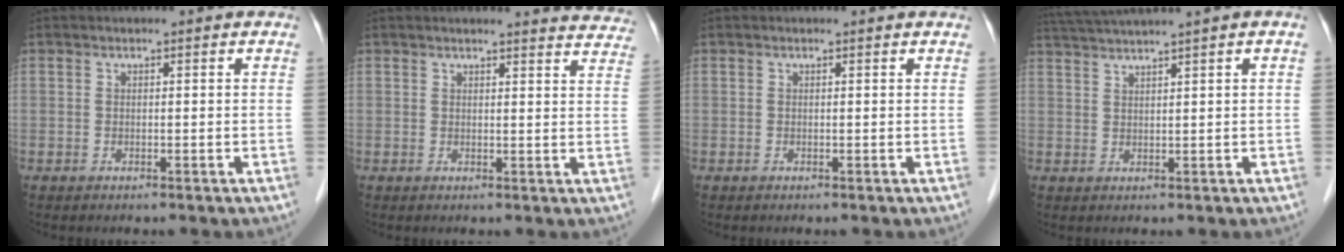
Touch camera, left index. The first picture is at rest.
{"total": 12.2, "force": [11.9, 1.4, 2.3], "torque": [0.000, -0.048, 0.103]}
{"total": 0.8, "force": [0.8, 0.0, 0.0], "torque": [-0.009, 0.001, 0.006]}
{"total": 5.6, "force": [4.7, -1.7, 2.6], "torque": [-0.049, 0.014, 0.090]}